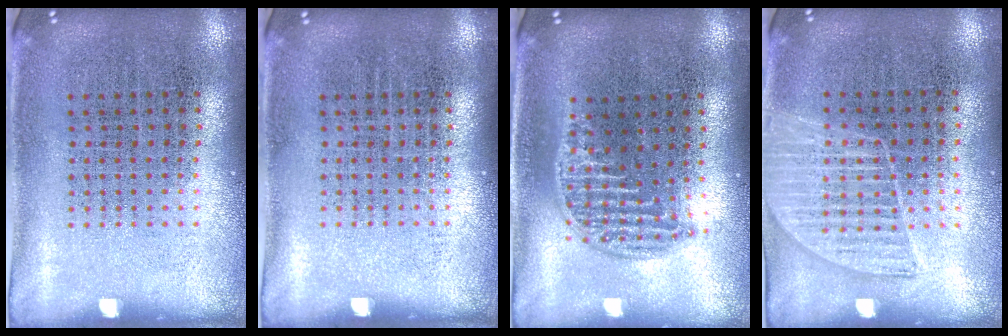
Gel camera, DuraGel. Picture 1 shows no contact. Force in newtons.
{"total": 0.0}
{"total": 1.2, "press": 1.1, "slide": 0.5}
{"total": 1.4, "press": 1.2, "slide": 0.6}